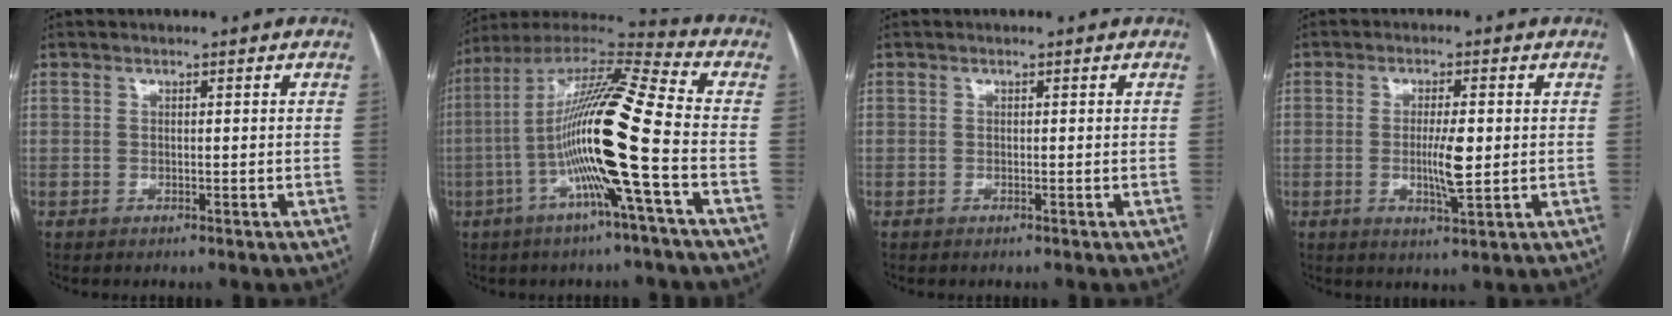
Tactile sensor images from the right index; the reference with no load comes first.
{"total": 18.4, "force": [-4.2, -0.5, 17.9], "torque": [-0.338, 0.004, -0.093]}
{"total": 0.0}
{"total": 5.4, "force": [-0.3, 0.7, 5.4], "torque": [-0.099, -0.008, -0.005]}